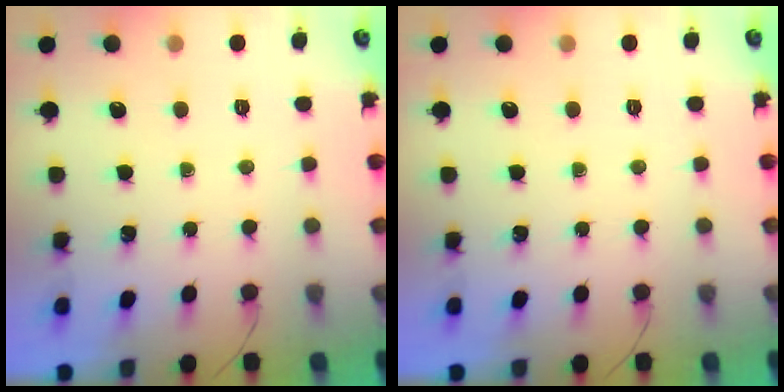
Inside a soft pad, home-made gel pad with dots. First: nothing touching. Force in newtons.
{"total": 0.0}